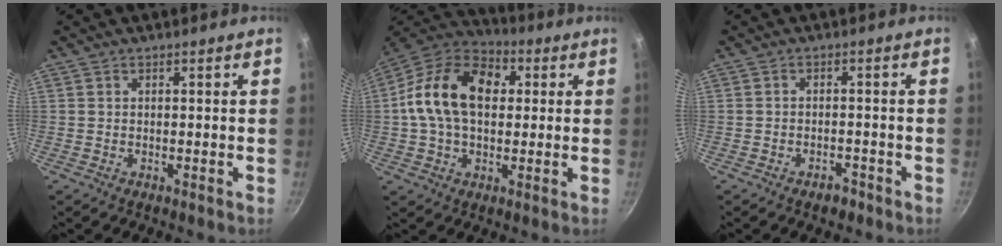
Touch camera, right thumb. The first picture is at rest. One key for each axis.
{"total": 17.9, "fx": 2.4, "fy": 12.1, "fz": 13.0, "tx": -0.202, "ty": 0.028, "tz": 0.021}
{"total": 2.4, "fx": -1.8, "fy": 1.2, "fz": 1.0, "tx": -0.010, "ty": 0.021, "tz": -0.019}